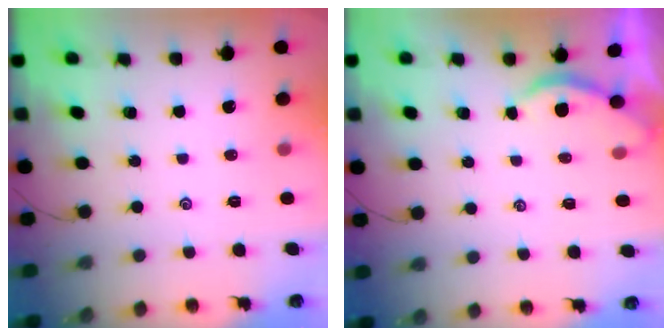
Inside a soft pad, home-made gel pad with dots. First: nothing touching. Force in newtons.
{"total": 2.0, "press": 2.0, "slide": 0.1}